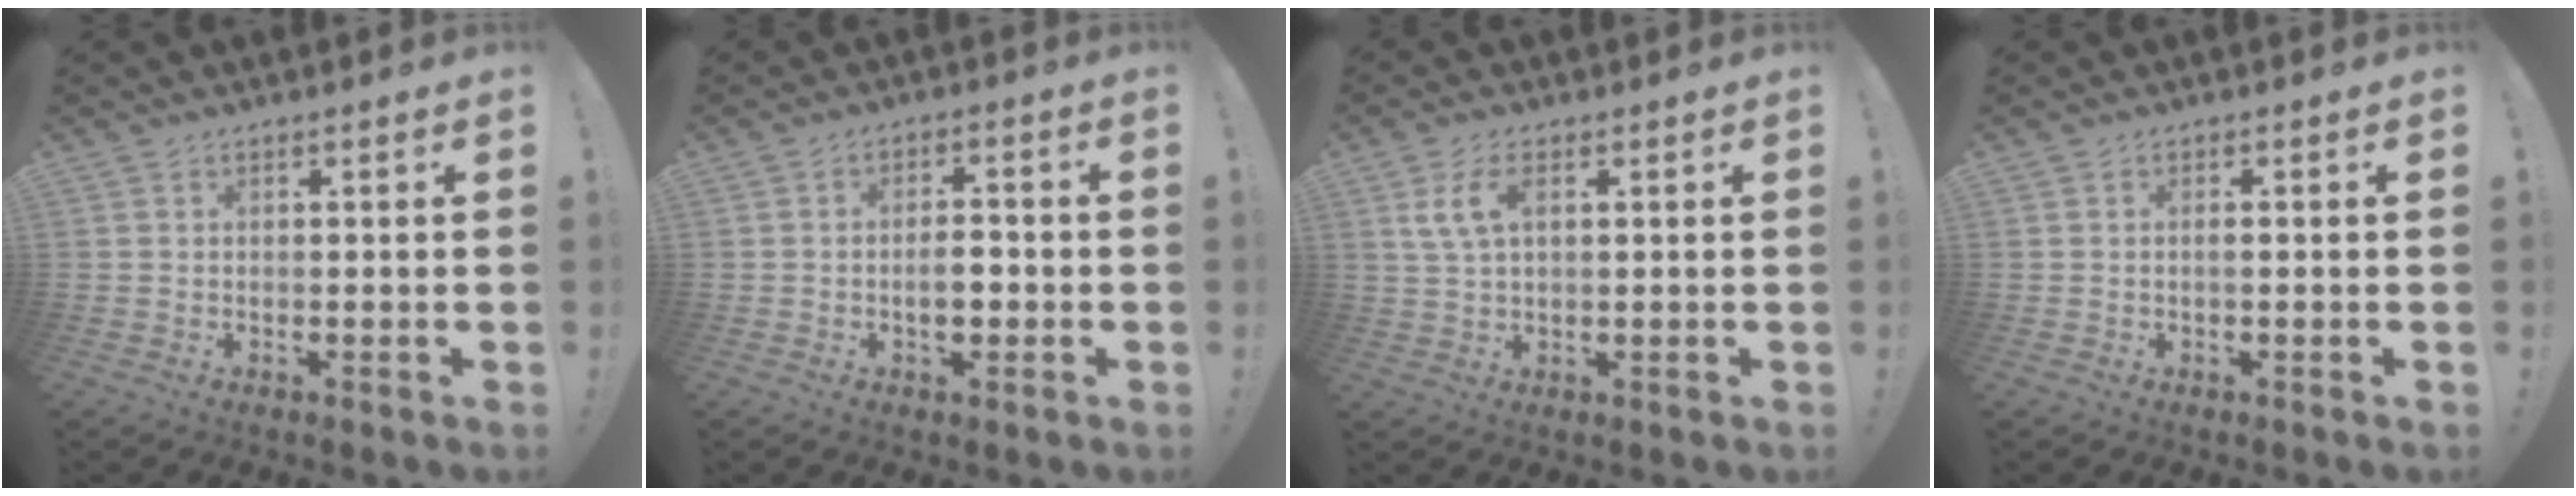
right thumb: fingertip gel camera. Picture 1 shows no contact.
{"total": 5.4, "force": [-1.5, 2.9, 4.3], "torque": [-0.055, 0.006, -0.029]}
{"total": 6.9, "force": [2.1, 3.5, 5.5], "torque": [-0.119, 0.004, 0.037]}
{"total": 1.1, "force": [-0.4, 0.1, 1.0], "torque": [-0.024, 0.005, -0.007]}